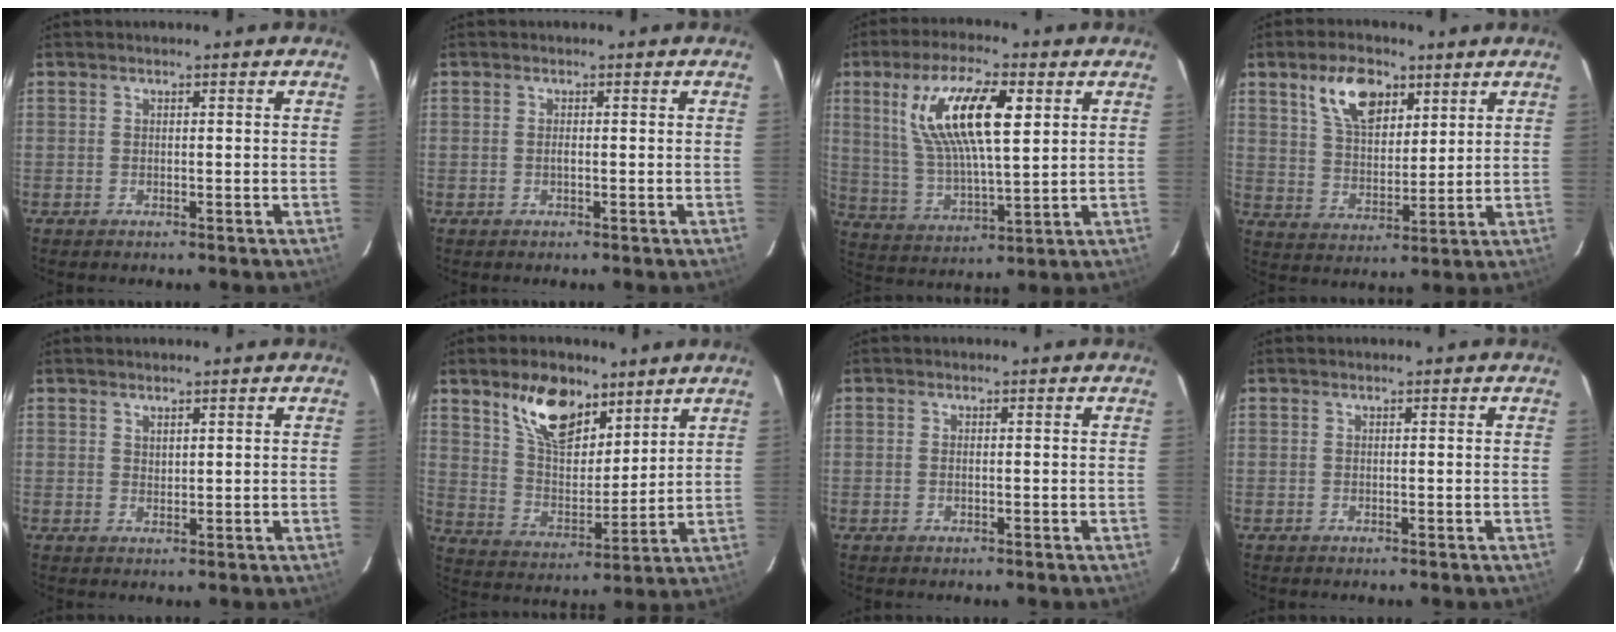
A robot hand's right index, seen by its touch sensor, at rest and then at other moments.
{"total": 0.9, "force": [-0.2, 0.1, 0.8], "torque": [-0.017, 0.001, -0.003]}
{"total": 16.1, "force": [5.8, 5.0, 14.2], "torque": [-0.270, 0.009, 0.115]}
{"total": 10.5, "force": [5.8, 5.6, 6.7], "torque": [-0.120, 0.015, 0.110]}
{"total": 1.4, "force": [1.1, 0.6, 0.5], "torque": [-0.005, 0.001, 0.020]}
{"total": 13.5, "force": [8.7, 6.8, 7.8], "torque": [-0.134, 0.010, 0.162]}
{"total": 0.8, "force": [-0.1, 0.3, 0.8], "torque": [-0.016, 0.001, -0.003]}
{"total": 0.0}